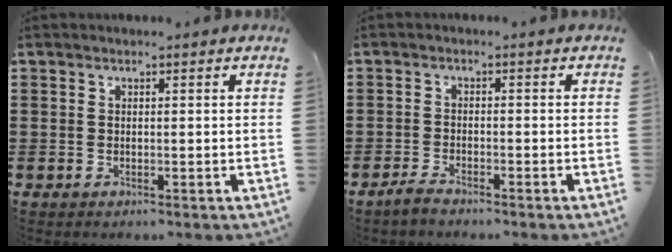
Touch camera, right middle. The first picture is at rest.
{"total": 2.0, "force": [-1.8, 0.1, 0.8], "torque": [-0.023, -0.001, -0.037]}